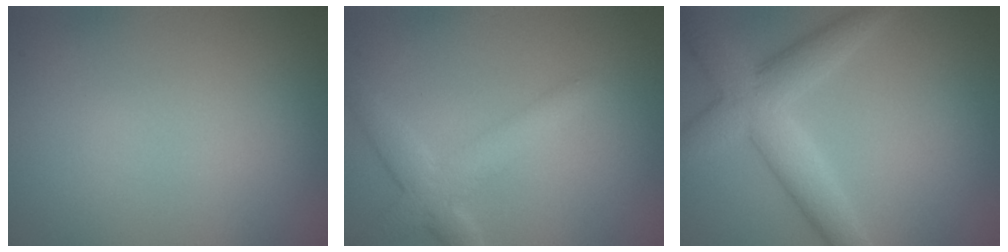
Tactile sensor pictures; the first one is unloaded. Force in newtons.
{"total": 3.7, "press": 3.7, "slide": 0.3}
{"total": 5.3, "press": 5.3, "slide": 0.2}